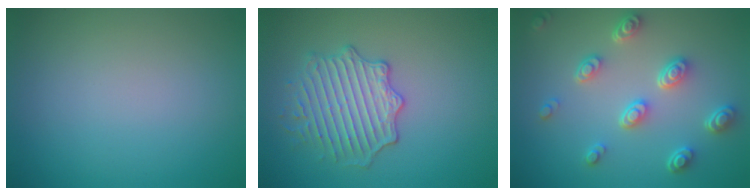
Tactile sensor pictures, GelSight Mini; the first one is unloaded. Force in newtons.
{"total": 3.8, "press": 3.6, "slide": 1.2}
{"total": 4.5, "press": 3.4, "slide": 2.9}